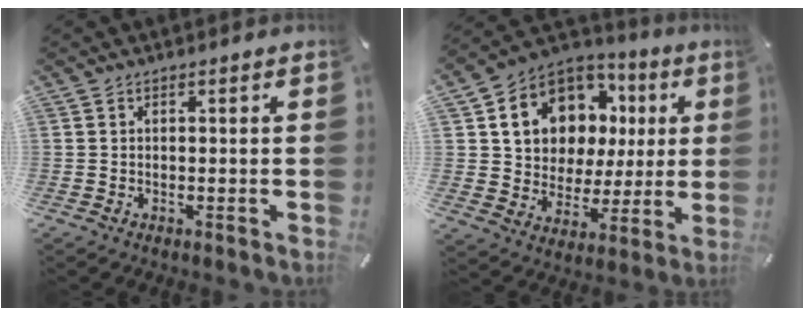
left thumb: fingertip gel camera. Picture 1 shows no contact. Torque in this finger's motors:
{"motor_torque": [1.23, 1.60, 2.19, -0.58, 0.19]}